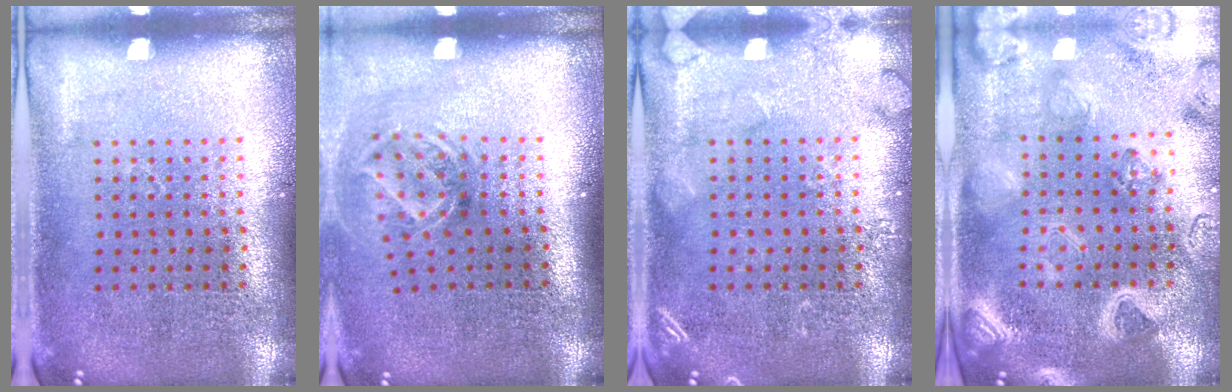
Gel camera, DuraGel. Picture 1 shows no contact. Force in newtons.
{"total": 2.0, "press": 1.3, "slide": 1.4}
{"total": 2.0, "press": 2.0, "slide": 0.4}
{"total": 3.2, "press": 3.1, "slide": 0.9}